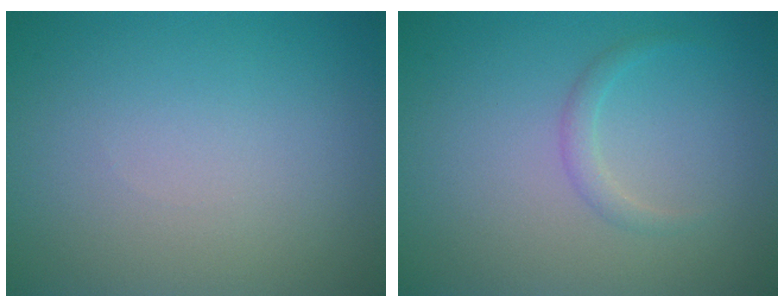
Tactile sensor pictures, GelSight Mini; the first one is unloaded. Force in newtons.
{"total": 1.1, "press": 1.1, "slide": 0.1}